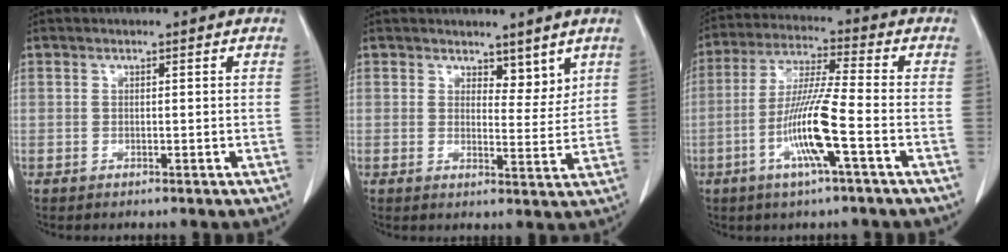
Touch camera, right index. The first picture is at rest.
{"total": 3.8, "force": [2.9, 1.9, 1.6], "torque": [-0.011, -0.010, 0.047]}
{"total": 11.1, "force": [-3.8, -0.2, 10.4], "torque": [-0.208, -0.007, -0.076]}